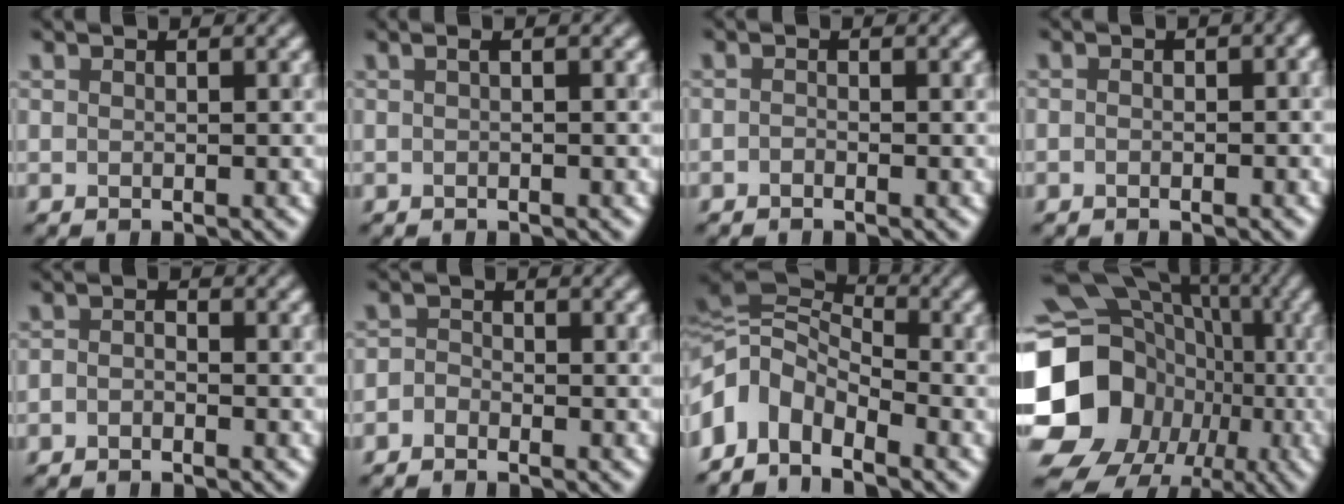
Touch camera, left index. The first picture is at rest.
{"total": 0.8, "force": [0.0, 0.0, 0.8], "torque": [-0.020, 0.001, -0.001]}
{"total": 0.6, "force": [-0.6, 0.1, 0.0], "torque": [-0.002, -0.004, -0.013]}
{"total": 2.2, "force": [-0.3, 1.4, 1.6], "torque": [-0.014, -0.002, -0.008]}
{"total": 1.1, "force": [-1.0, 0.5, 0.4], "torque": [-0.009, 0.001, -0.021]}
{"total": 1.4, "force": [-1.1, 0.8, 0.2], "torque": [0.009, 0.004, -0.027]}
{"total": 7.6, "force": [-3.2, 4.8, 4.9], "torque": [-0.089, 0.009, -0.084]}
{"total": 20.7, "force": [-4.3, 17.7, 9.9], "torque": [-0.184, -0.005, -0.098]}